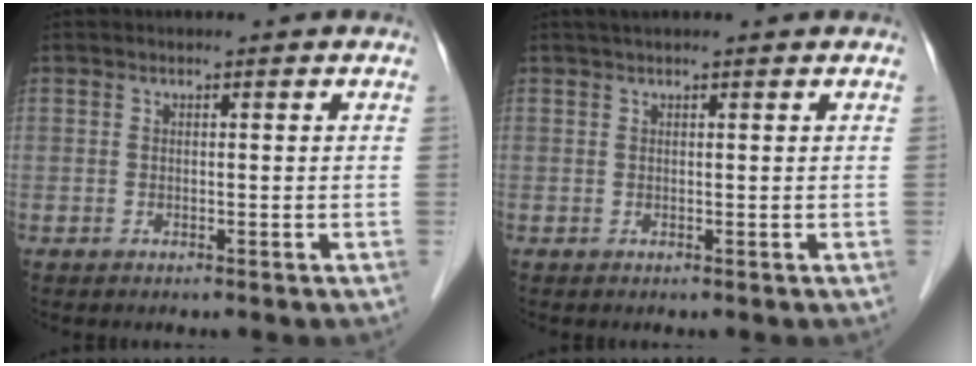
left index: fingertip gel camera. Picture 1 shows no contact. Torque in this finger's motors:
{"motor_torque": [0.10, 0.02, -0.01, 0.00]}